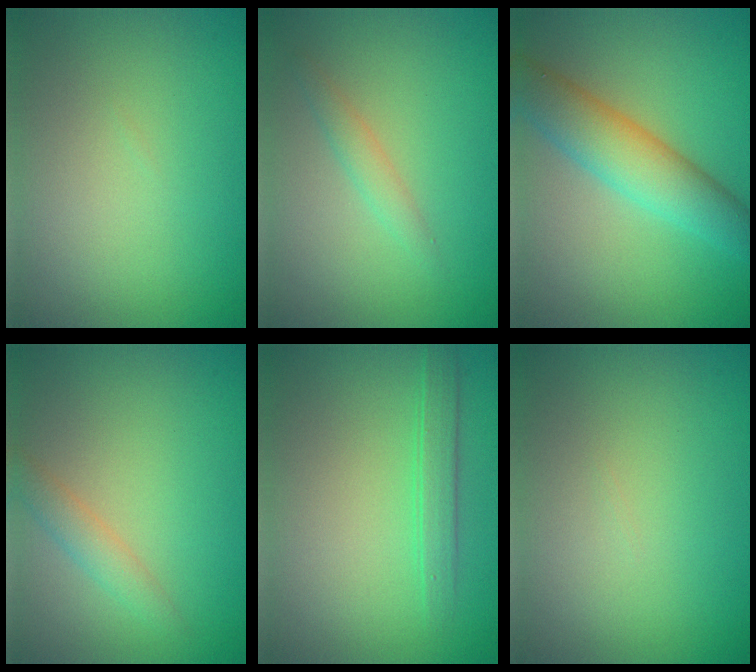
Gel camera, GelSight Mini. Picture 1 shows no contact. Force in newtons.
{"total": 1.5, "press": 1.5, "slide": 0.0}
{"total": 6.0, "press": 6.0, "slide": 0.1}
{"total": 1.9, "press": 1.9, "slide": 0.0}
{"total": 1.9, "press": 1.9, "slide": 0.1}
{"total": 0.0}